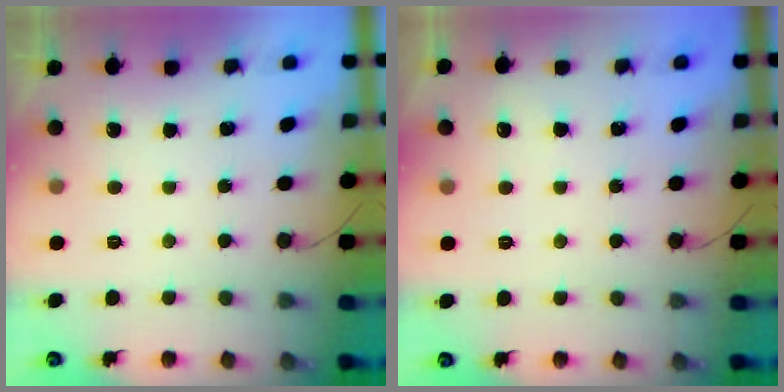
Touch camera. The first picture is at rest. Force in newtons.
{"total": 1.7, "press": 1.7, "slide": 0.3}